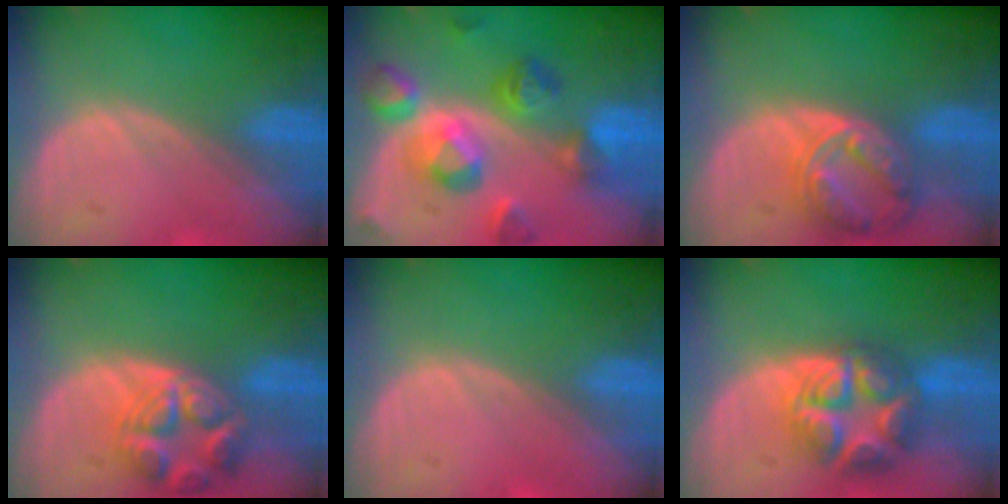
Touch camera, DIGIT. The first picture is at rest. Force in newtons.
{"total": 10.2, "press": 10.2, "slide": 0.8}
{"total": 8.3, "press": 7.2, "slide": 4.2}
{"total": 7.8, "press": 7.0, "slide": 3.5}
{"total": 0.0}
{"total": 8.7, "press": 8.7, "slide": 0.5}